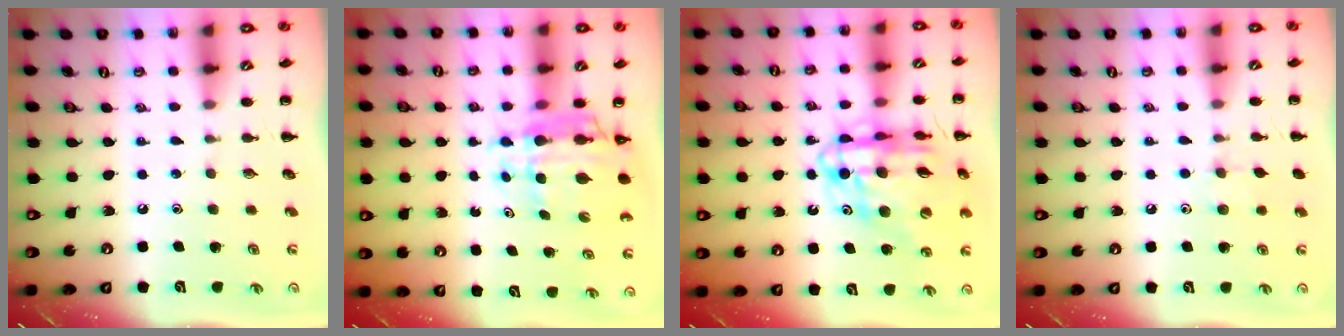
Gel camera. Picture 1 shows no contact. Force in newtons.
{"total": 8.8, "press": 8.3, "slide": 2.9}
{"total": 18.2, "press": 17.7, "slide": 4.5}
{"total": 5.4, "press": 5.3, "slide": 1.3}